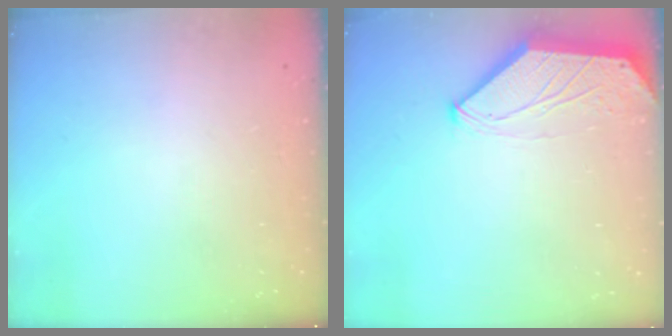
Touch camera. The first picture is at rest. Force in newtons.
{"total": 0.0}